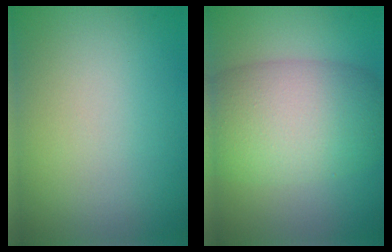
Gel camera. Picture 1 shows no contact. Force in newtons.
{"total": 9.2, "press": 9.2, "slide": 0.2}